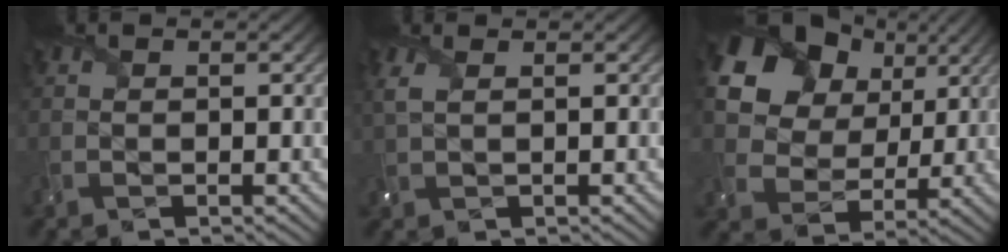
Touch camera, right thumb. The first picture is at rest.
{"total": 2.0, "force": [1.0, 0.7, 1.6], "torque": [-0.050, 0.005, 0.020]}
{"total": 16.6, "force": [7.9, 12.0, 8.2], "torque": [-0.207, 0.056, 0.149]}